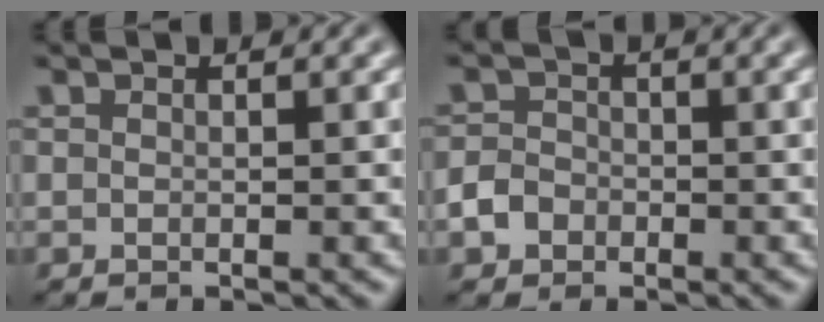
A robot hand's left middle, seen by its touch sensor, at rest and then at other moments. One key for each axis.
{"total": 2.3, "fx": -1.0, "fy": 1.9, "fz": 0.8, "tx": -0.012, "ty": 0.002, "tz": -0.024}